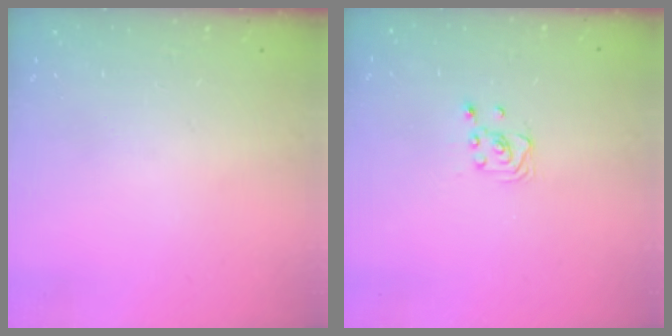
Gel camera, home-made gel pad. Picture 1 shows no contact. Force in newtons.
{"total": 2.6, "press": 2.6, "slide": 0.3}